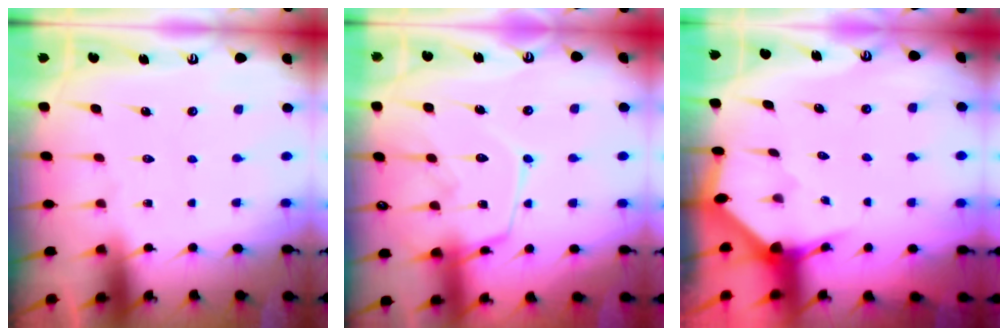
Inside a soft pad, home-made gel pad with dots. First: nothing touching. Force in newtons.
{"total": 12.8, "press": 12.8, "slide": 0.4}
{"total": 2.8, "press": 2.8, "slide": 0.2}